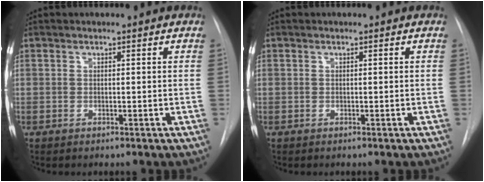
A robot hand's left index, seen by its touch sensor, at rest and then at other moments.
{"total": 0.0}